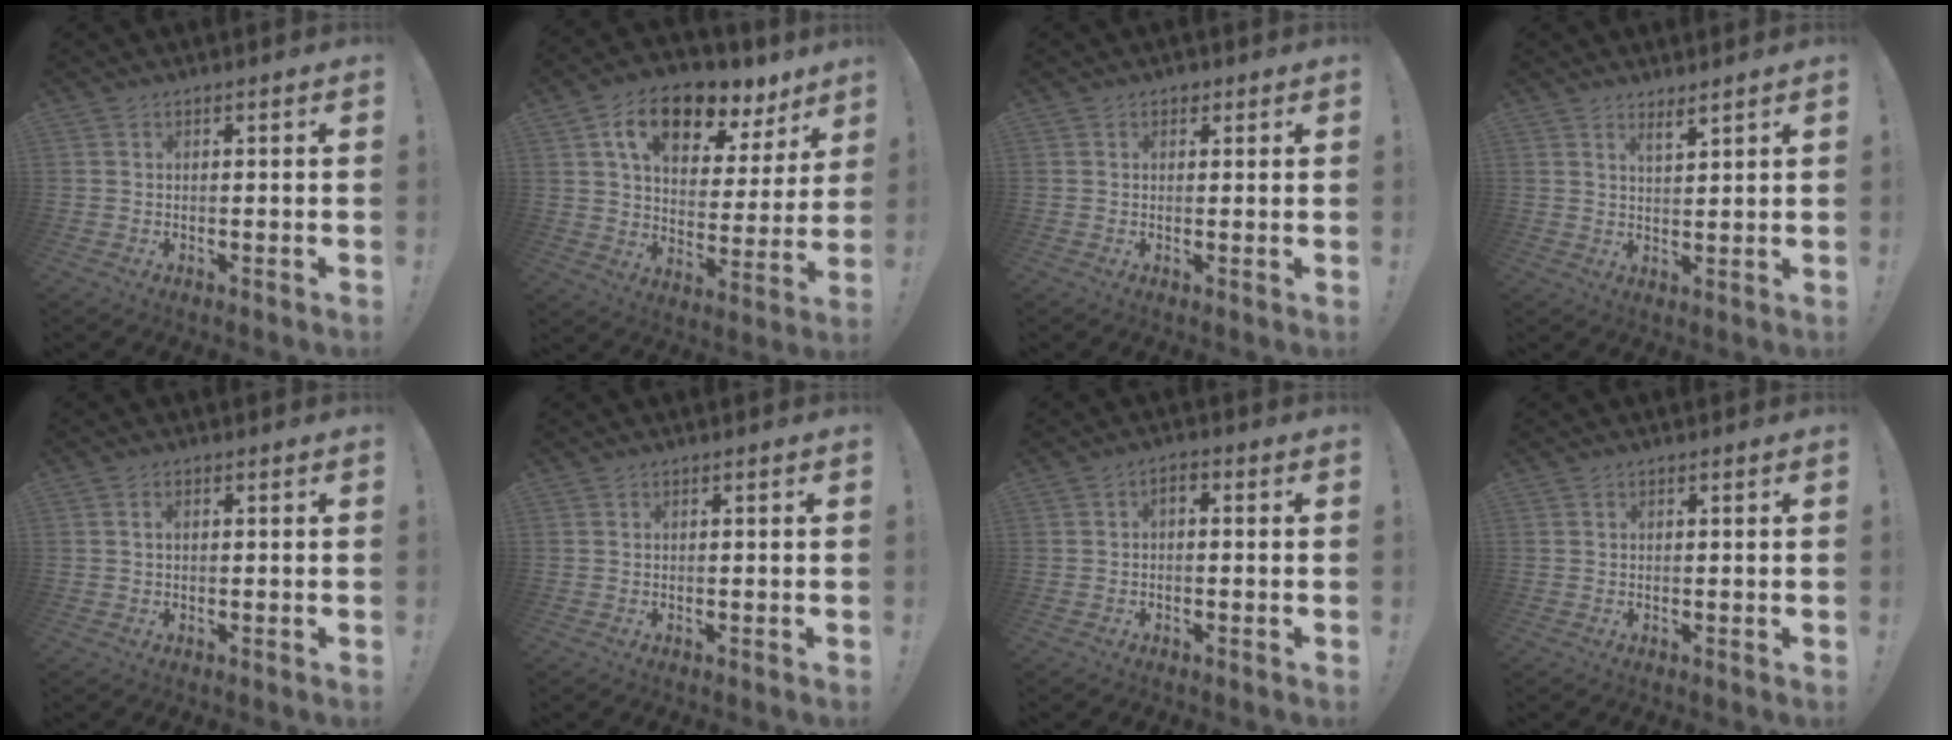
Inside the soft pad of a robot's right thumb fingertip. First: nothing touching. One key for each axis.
{"total": 16.1, "fx": 9.2, "fy": 8.8, "fz": 9.9, "tx": -0.157, "ty": -0.043, "tz": 0.161}
{"total": 1.5, "fx": 0.9, "fy": 1.0, "fz": 0.6, "tx": 0.004, "ty": -0.005, "tz": 0.014}
{"total": 3.5, "fx": 3.1, "fy": 0.3, "fz": 1.6, "tx": -0.020, "ty": -0.023, "tz": 0.050}
{"total": 1.2, "fx": 0.3, "fy": 0.7, "fz": 0.9, "tx": -0.019, "ty": 0.004, "tz": 0.005}
{"total": 0.0}
{"total": 1.7, "fx": -1.0, "fy": 0.8, "fz": 1.1, "tx": -0.023, "ty": 0.009, "tz": -0.017}
{"total": 0.0}